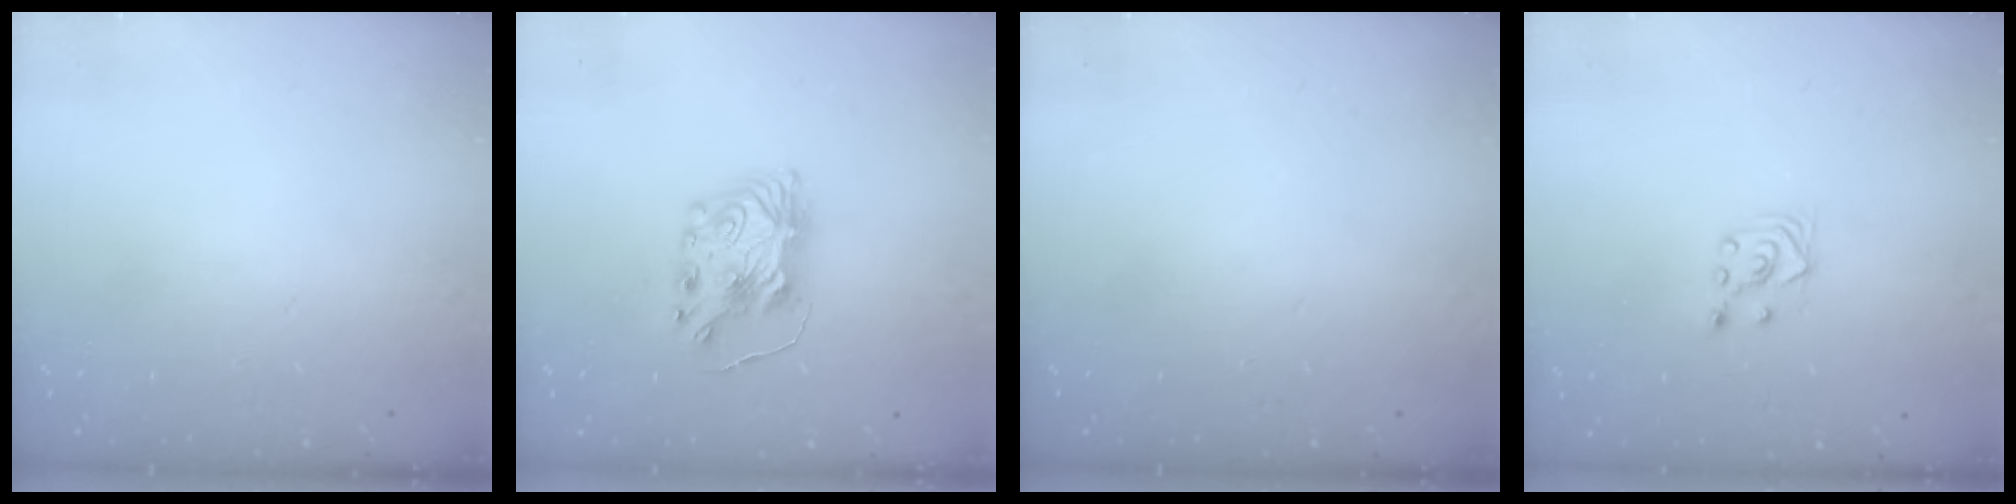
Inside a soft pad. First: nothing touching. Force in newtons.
{"total": 8.1, "press": 8.0, "slide": 0.8}
{"total": 0.0}
{"total": 2.8, "press": 2.6, "slide": 1.1}